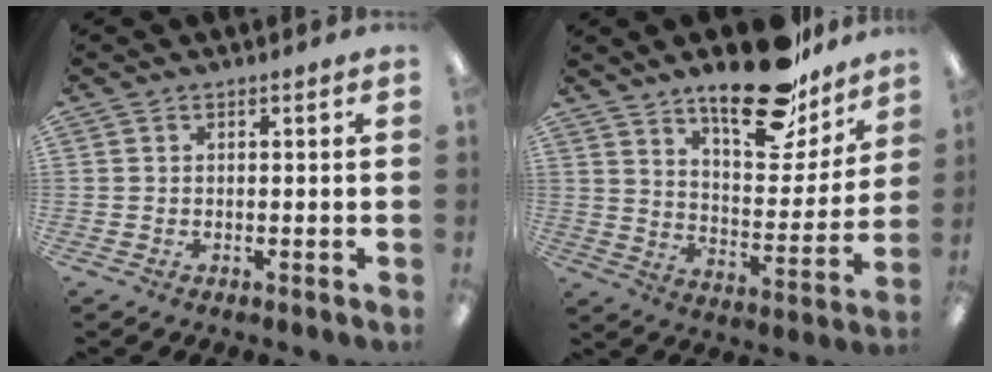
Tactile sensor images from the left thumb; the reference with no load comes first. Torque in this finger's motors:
{"motor_torque": [0.50, 0.37, 1.42, -1.32, 0.07]}